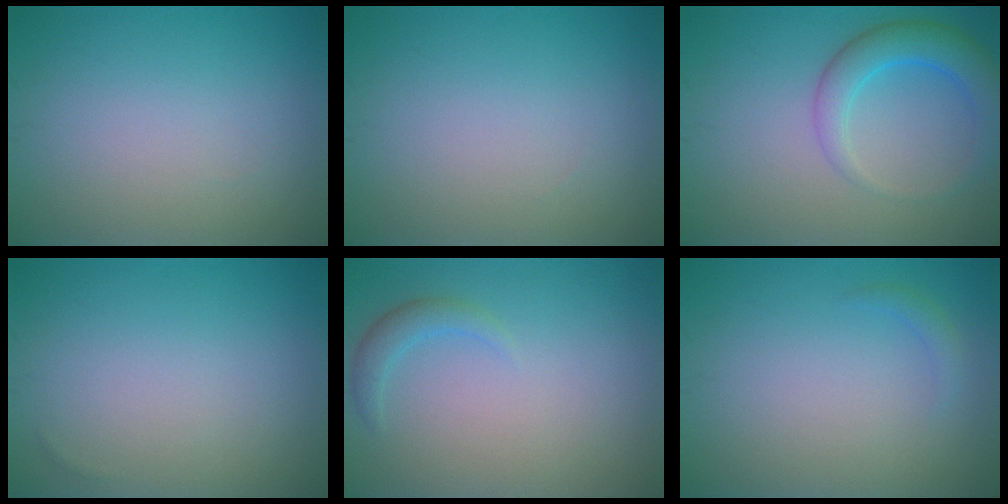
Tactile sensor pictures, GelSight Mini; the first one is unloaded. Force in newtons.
{"total": 0.0}
{"total": 4.2, "press": 4.2, "slide": 0.3}
{"total": 0.0}
{"total": 1.6, "press": 1.6, "slide": 0.1}
{"total": 0.9, "press": 0.9, "slide": 0.0}